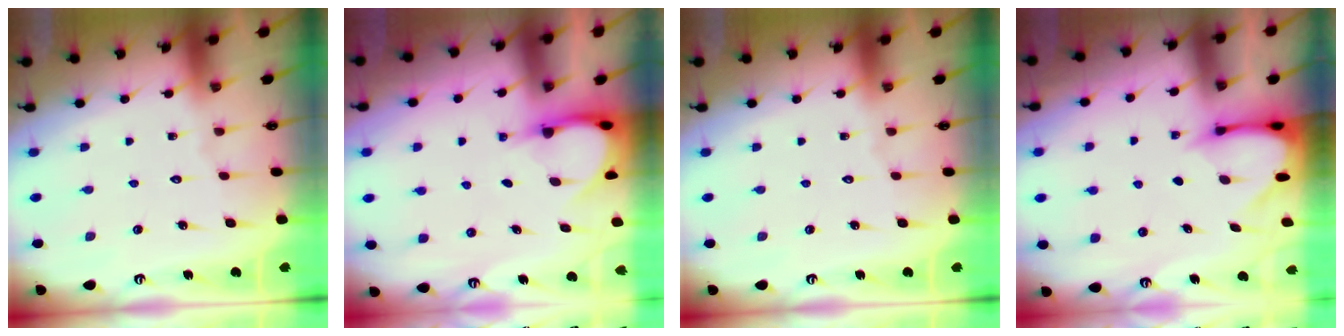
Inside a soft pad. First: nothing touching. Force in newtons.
{"total": 3.7, "press": 3.6, "slide": 0.4}
{"total": 0.0}
{"total": 3.2, "press": 3.2, "slide": 0.3}